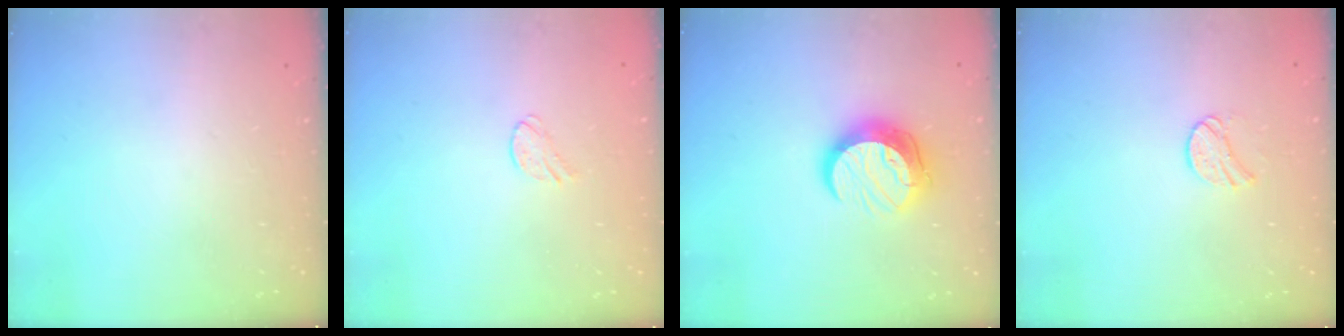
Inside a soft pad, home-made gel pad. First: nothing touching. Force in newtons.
{"total": 5.2, "press": 5.1, "slide": 0.6}
{"total": 12.4, "press": 12.3, "slide": 1.0}
{"total": 7.3, "press": 7.3, "slide": 0.7}